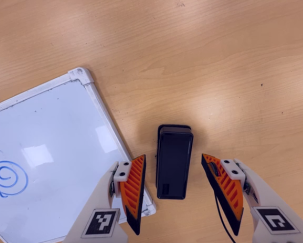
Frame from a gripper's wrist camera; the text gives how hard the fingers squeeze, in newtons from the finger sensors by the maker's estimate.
{"total": 0.0}